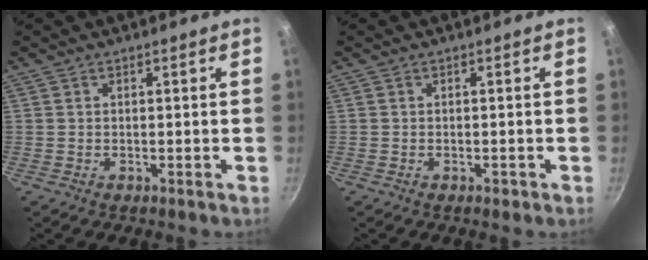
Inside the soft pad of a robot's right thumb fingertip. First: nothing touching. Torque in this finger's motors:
{"motor_torque": [0.13, -0.09, 0.29, -0.10, -0.01]}